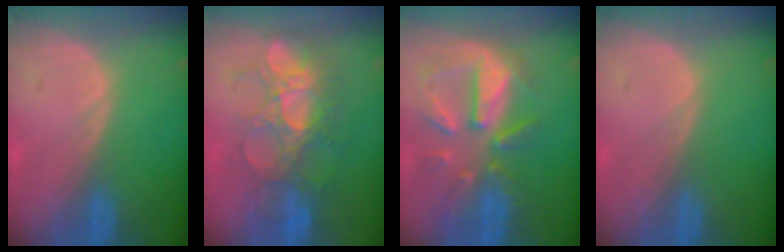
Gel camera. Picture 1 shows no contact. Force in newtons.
{"total": 8.9, "press": 8.8, "slide": 1.7}
{"total": 10.3, "press": 9.3, "slide": 4.4}
{"total": 0.0}